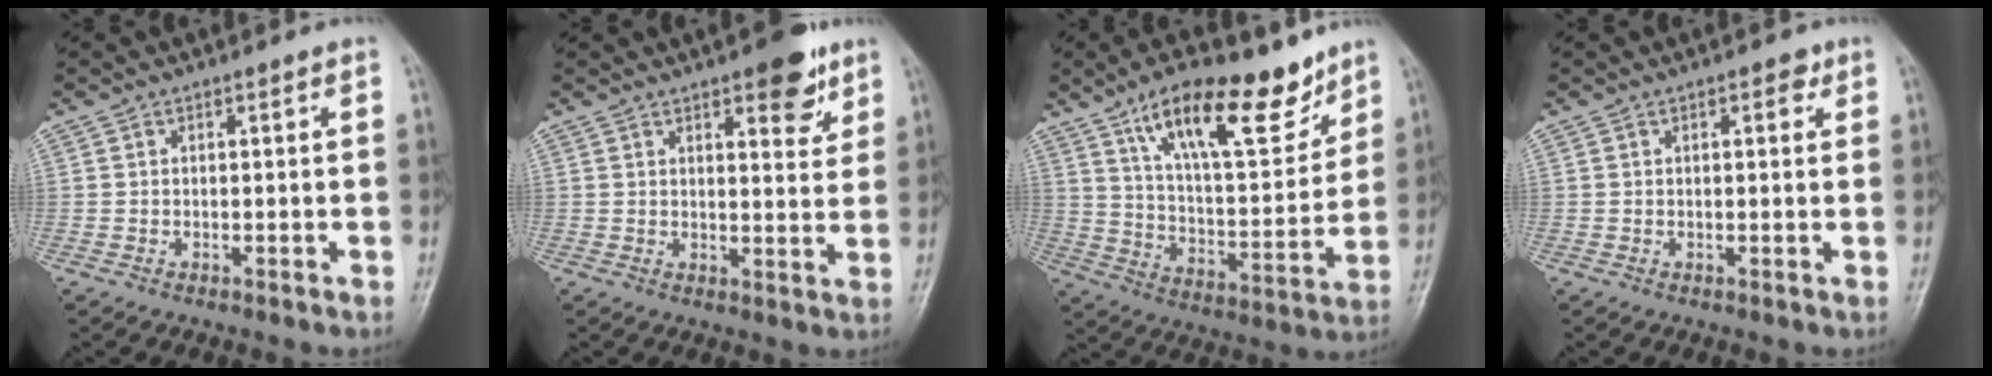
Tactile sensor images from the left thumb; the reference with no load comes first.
{"total": 8.1, "force": [4.8, 3.1, 5.7], "torque": [-0.049, -0.023, 0.059]}
{"total": 20.0, "force": [12.8, 7.5, 13.5], "torque": [-0.174, -0.066, 0.218]}
{"total": 2.0, "force": [0.9, 1.1, 1.4], "torque": [-0.009, 0.000, 0.009]}